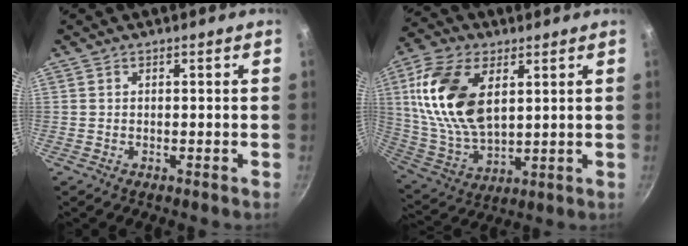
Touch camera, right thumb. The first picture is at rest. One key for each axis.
{"total": 18.5, "fx": 5.1, "fy": 10.5, "fz": 14.3, "tx": -0.266, "ty": -0.014, "tz": 0.108}